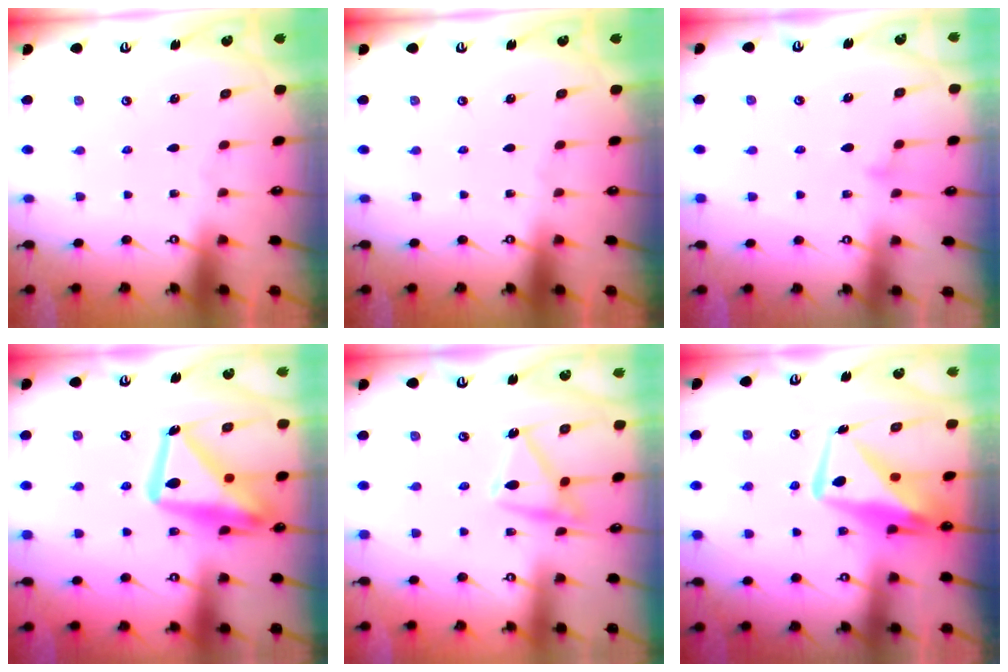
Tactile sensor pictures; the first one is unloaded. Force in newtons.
{"total": 0.0}
{"total": 7.1, "press": 7.1, "slide": 0.3}
{"total": 20.7, "press": 20.6, "slide": 1.9}
{"total": 13.8, "press": 13.8, "slide": 0.5}
{"total": 11.8, "press": 11.7, "slide": 1.4}